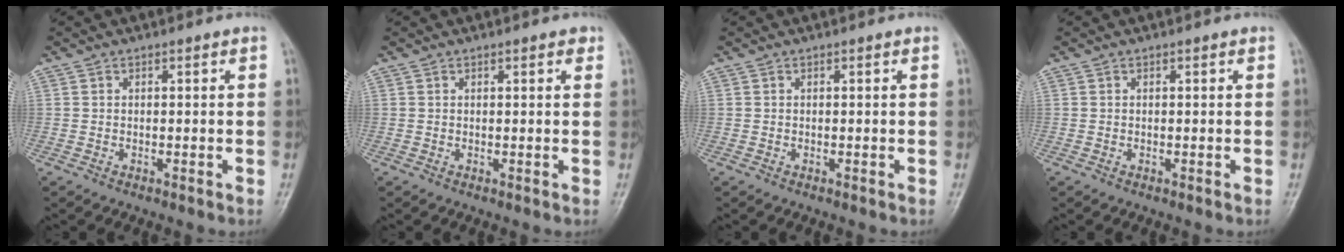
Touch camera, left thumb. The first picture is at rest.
{"total": 1.2, "force": [0.8, 0.4, 0.9], "torque": [-0.010, -0.001, 0.007]}
{"total": 0.0}
{"total": 0.0}